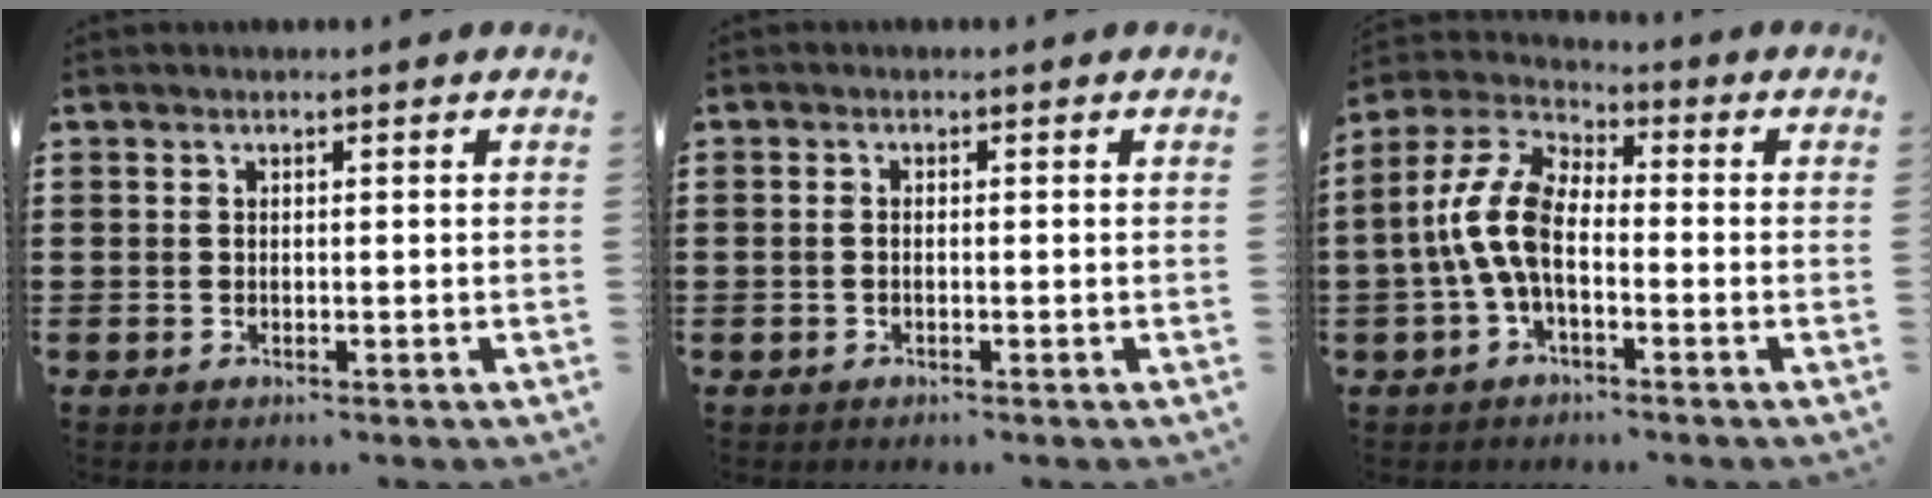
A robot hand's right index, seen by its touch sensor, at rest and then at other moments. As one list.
[{"total": 0.7, "force": [-0.3, 0.3, 0.6], "torque": [-0.013, -0.004, -0.004]}, {"total": 8.7, "force": [-1.7, 4.4, 7.3], "torque": [-0.182, -0.002, -0.039]}]